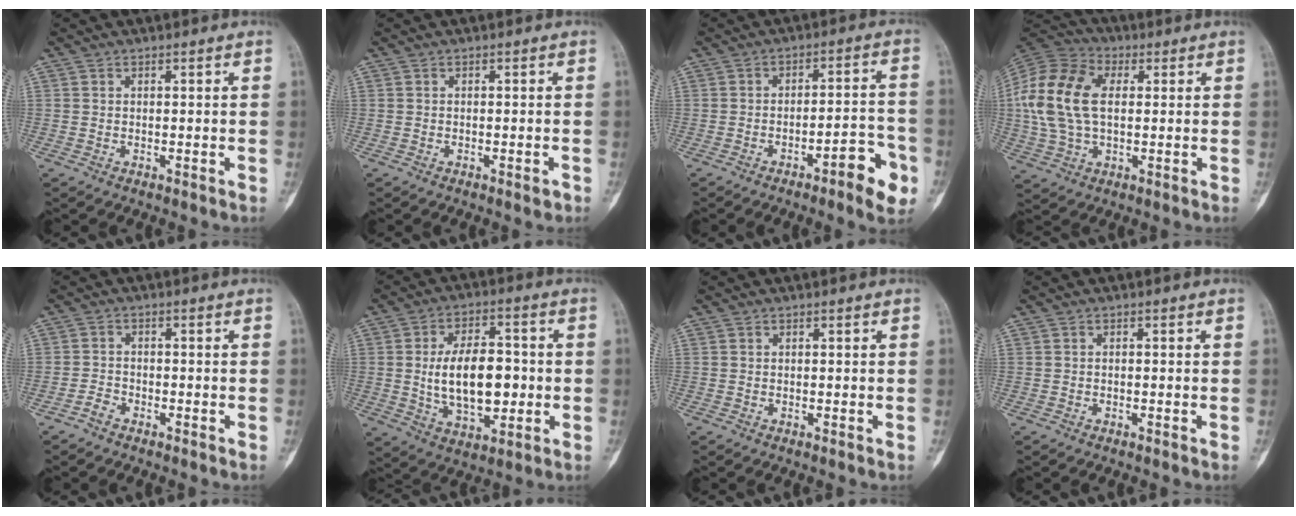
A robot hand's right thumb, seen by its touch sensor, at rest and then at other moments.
{"total": 1.1, "force": [-0.6, 0.3, 0.8], "torque": [-0.014, -0.001, -0.008]}
{"total": 9.2, "force": [-4.6, 2.4, 7.5], "torque": [-0.094, 0.033, -0.062]}
{"total": 17.4, "force": [1.8, 10.7, 13.6], "torque": [-0.293, 0.020, 0.032]}
{"total": 2.1, "force": [-1.7, 1.0, 0.7], "torque": [-0.017, 0.008, -0.034]}
{"total": 14.6, "force": [-0.4, 8.3, 12.0], "torque": [-0.176, 0.007, 0.003]}
{"total": 0.0}
{"total": 0.0}